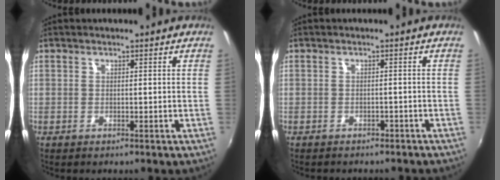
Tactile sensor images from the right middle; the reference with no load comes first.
{"total": 3.1, "force": [-2.7, 1.4, 0.8], "torque": [-0.015, -0.007, -0.033]}